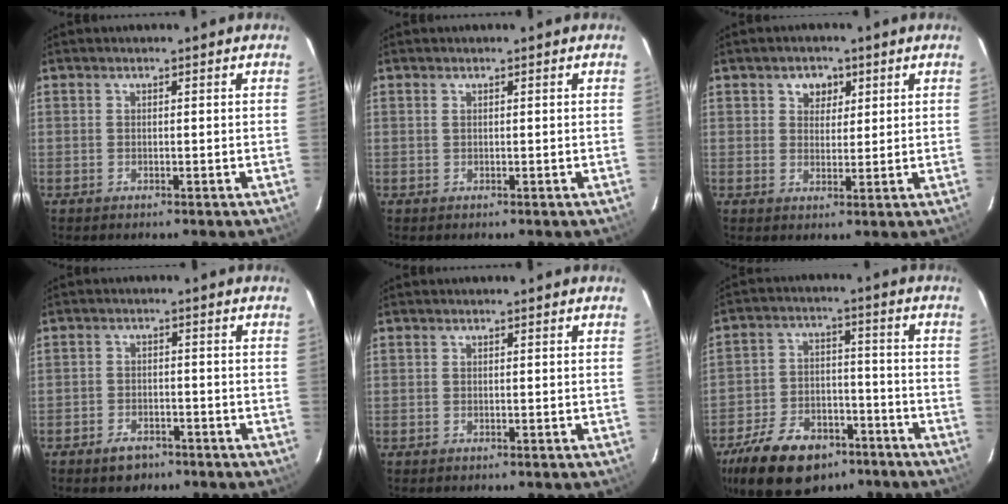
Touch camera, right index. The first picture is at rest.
{"total": 0.0}
{"total": 3.5, "force": [1.8, 2.7, 1.3], "torque": [-0.012, 0.005, 0.031]}
{"total": 4.2, "force": [-3.1, 2.4, 1.4], "torque": [-0.041, 0.007, -0.045]}
{"total": 0.0}
{"total": 17.8, "force": [-11.9, 9.9, 8.7], "torque": [-0.196, 0.010, -0.182]}